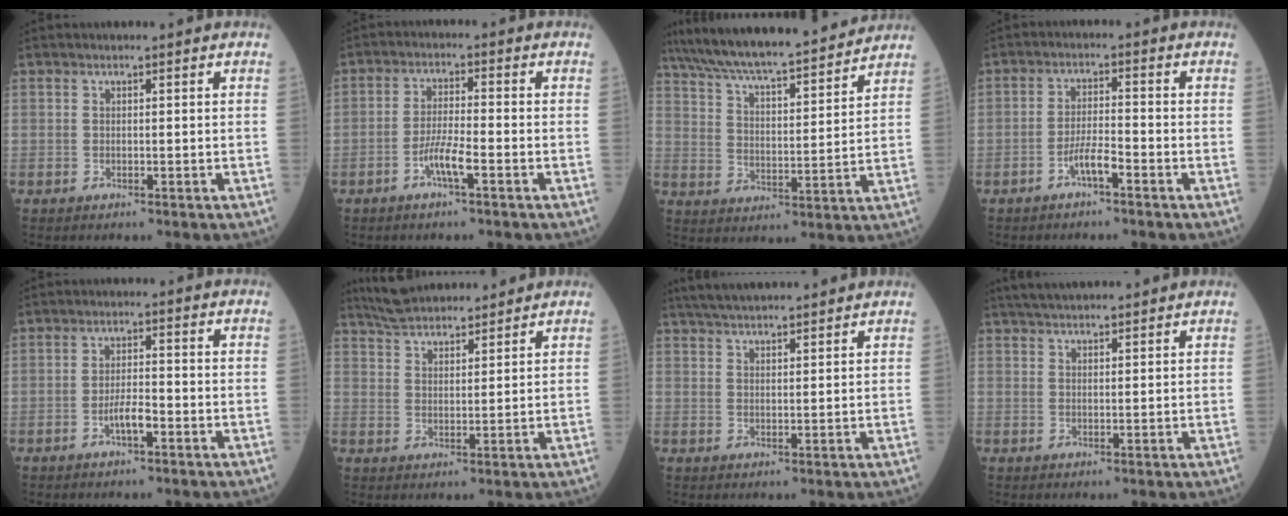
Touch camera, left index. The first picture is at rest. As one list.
[{"total": 4.4, "force": [-2.4, 0.2, 3.7], "torque": [-0.072, -0.007, -0.051]}, {"total": 20.4, "force": [18.2, 2.1, 9.0], "torque": [-0.158, 0.016, 0.275]}, {"total": 3.6, "force": [-2.4, 0.3, 2.6], "torque": [-0.050, -0.004, -0.049]}, {"total": 3.4, "force": [-1.8, 0.7, 2.7], "torque": [-0.050, -0.003, -0.038]}, {"total": 9.7, "force": [9.1, 1.8, 3.0], "torque": [-0.055, 0.023, 0.153]}, {"total": 10.4, "force": [9.5, 1.0, 4.2], "torque": [-0.073, 0.033, 0.142]}, {"total": 8.0, "force": [7.2, 1.0, 3.3], "torque": [-0.053, 0.037, 0.109]}]